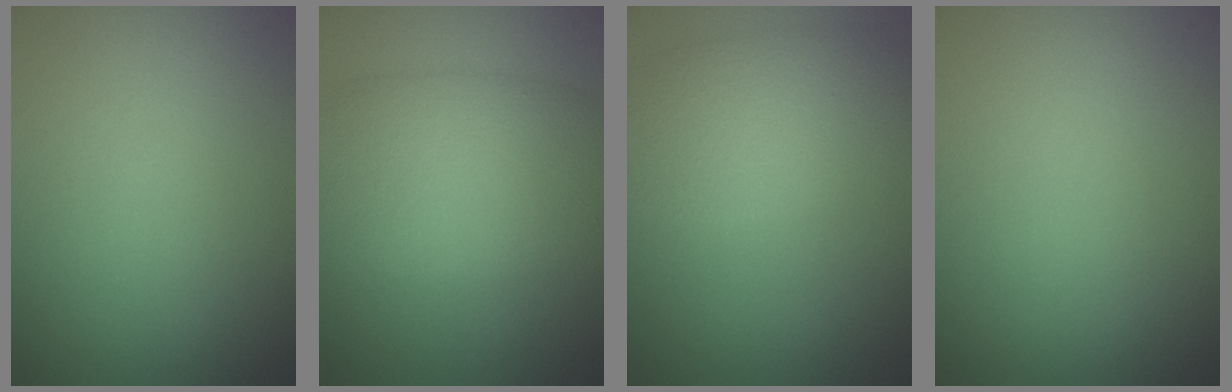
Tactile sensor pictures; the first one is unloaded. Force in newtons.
{"total": 8.6, "press": 8.6, "slide": 0.3}
{"total": 5.5, "press": 5.5, "slide": 0.3}
{"total": 0.0}